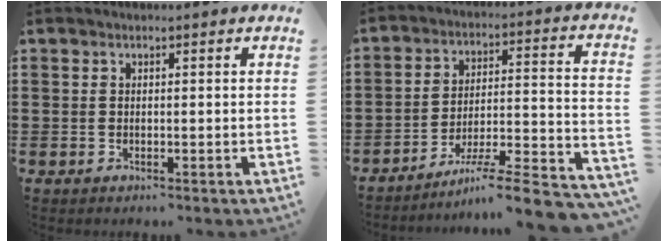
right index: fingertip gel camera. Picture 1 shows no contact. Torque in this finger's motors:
{"motor_torque": [1.37, 0.77, 0.21, 0.01]}